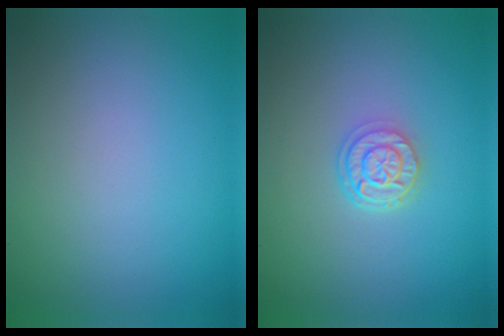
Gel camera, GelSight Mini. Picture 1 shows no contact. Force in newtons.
{"total": 2.9, "press": 2.3, "slide": 1.8}